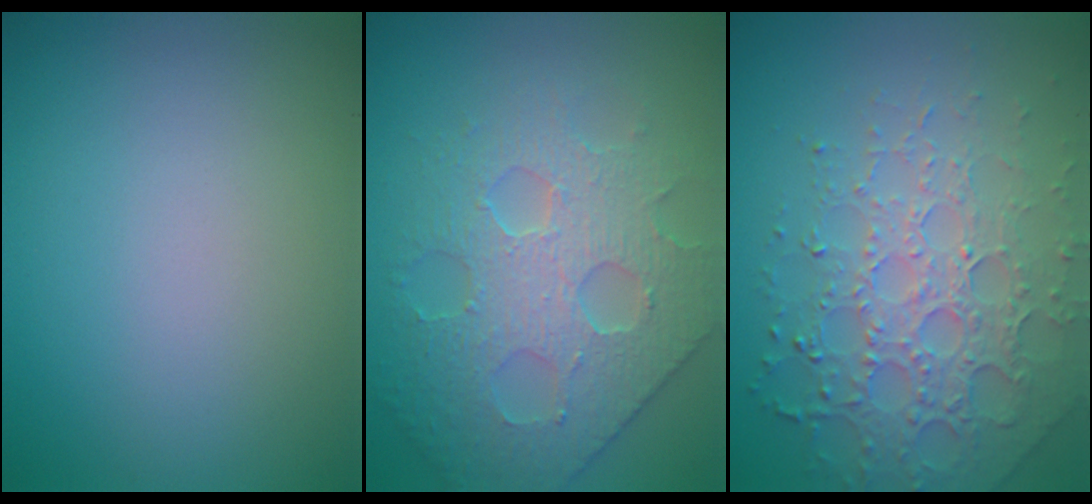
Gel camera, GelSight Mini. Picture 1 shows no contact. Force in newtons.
{"total": 4.6, "press": 4.4, "slide": 1.1}
{"total": 5.9, "press": 4.7, "slide": 3.6}